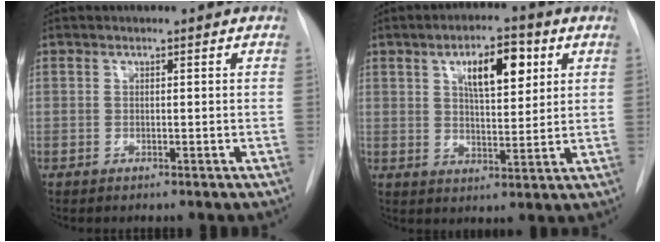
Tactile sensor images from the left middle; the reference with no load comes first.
{"total": 8.6, "force": [3.5, 3.1, 7.2], "torque": [-0.114, 0.010, 0.058]}